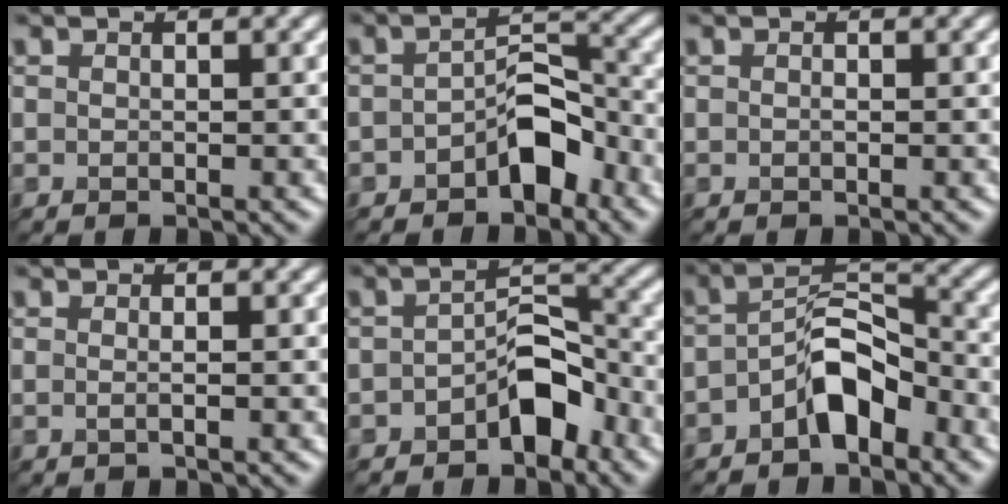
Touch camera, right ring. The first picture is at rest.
{"total": 3.6, "force": [-2.7, 1.2, 2.1], "torque": [-0.036, 0.023, -0.036]}
{"total": 0.6, "force": [-0.2, -0.5, -0.3], "torque": [-0.005, 0.003, 0.011]}
{"total": 1.1, "force": [0.4, 0.5, 0.9], "torque": [0.002, 0.004, -0.007]}
{"total": 3.8, "force": [-2.8, 1.3, 2.2], "torque": [-0.038, 0.022, -0.038]}
{"total": 4.4, "force": [-3.2, 1.4, 2.8], "torque": [-0.058, 0.019, -0.051]}